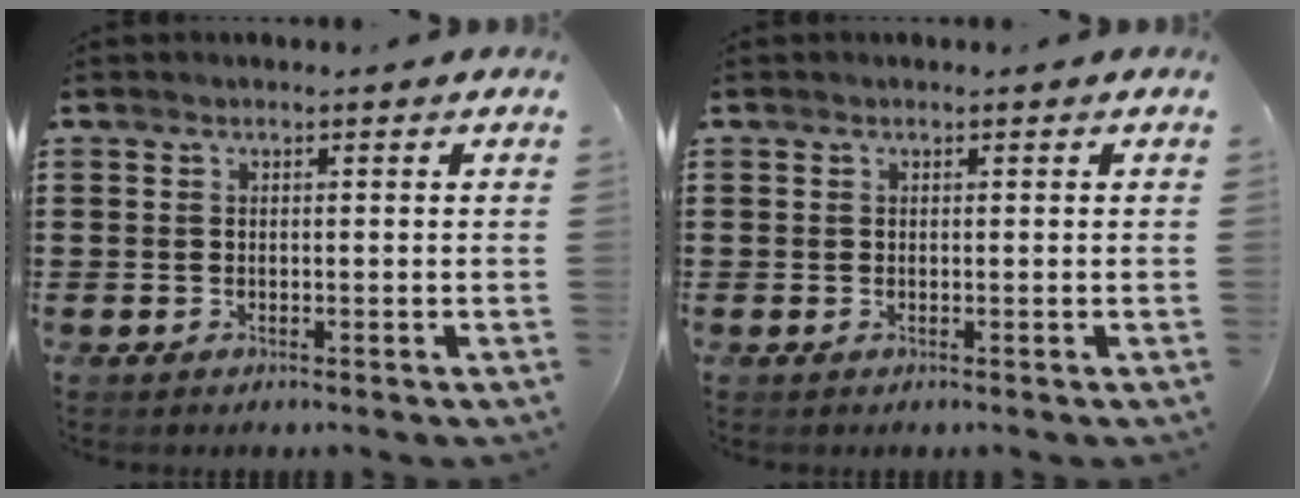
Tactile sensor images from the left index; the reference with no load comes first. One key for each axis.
{"total": 0.0}